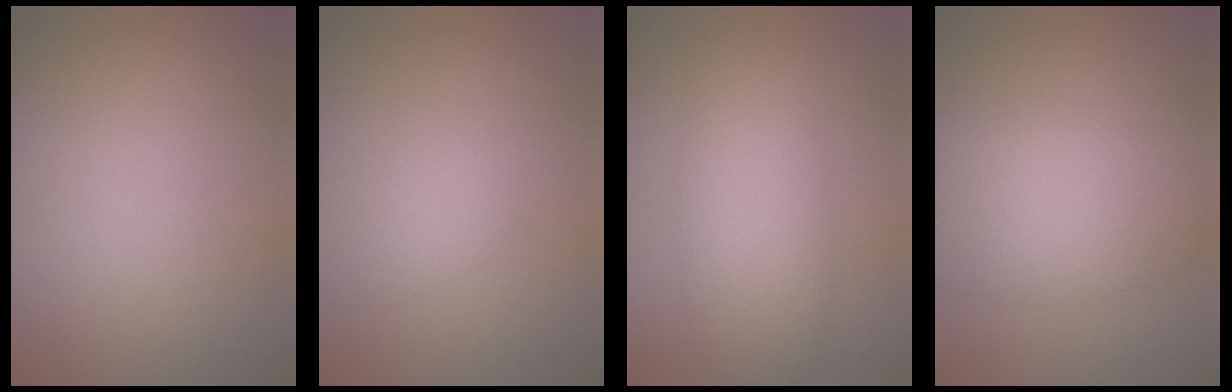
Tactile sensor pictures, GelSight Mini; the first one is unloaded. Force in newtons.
{"total": 1.2, "press": 1.2, "slide": 0.1}
{"total": 4.9, "press": 4.9, "slide": 0.0}
{"total": 5.4, "press": 5.4, "slide": 0.3}